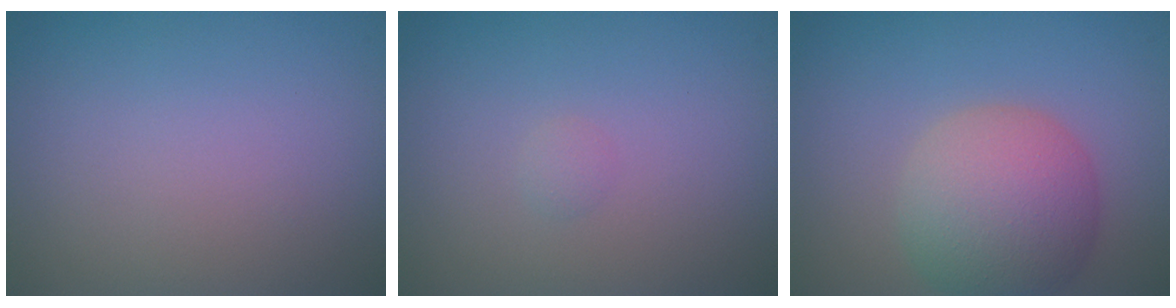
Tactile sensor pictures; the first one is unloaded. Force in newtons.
{"total": 0.6, "press": 0.6, "slide": 0.0}
{"total": 7.0, "press": 7.0, "slide": 0.5}